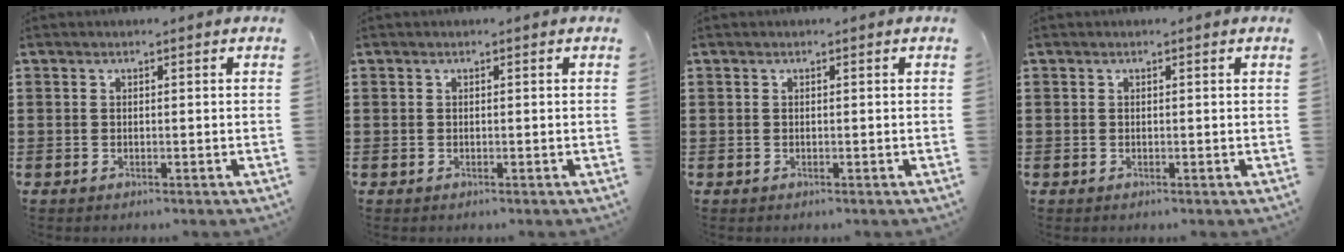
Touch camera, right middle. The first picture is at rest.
{"total": 0.0}
{"total": 0.0}
{"total": 0.0}